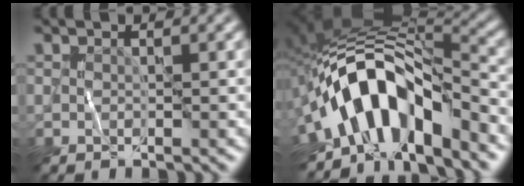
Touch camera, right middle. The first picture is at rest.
{"total": 12.3, "force": [-5.0, 6.2, 9.4], "torque": [-0.143, 0.012, -0.097]}